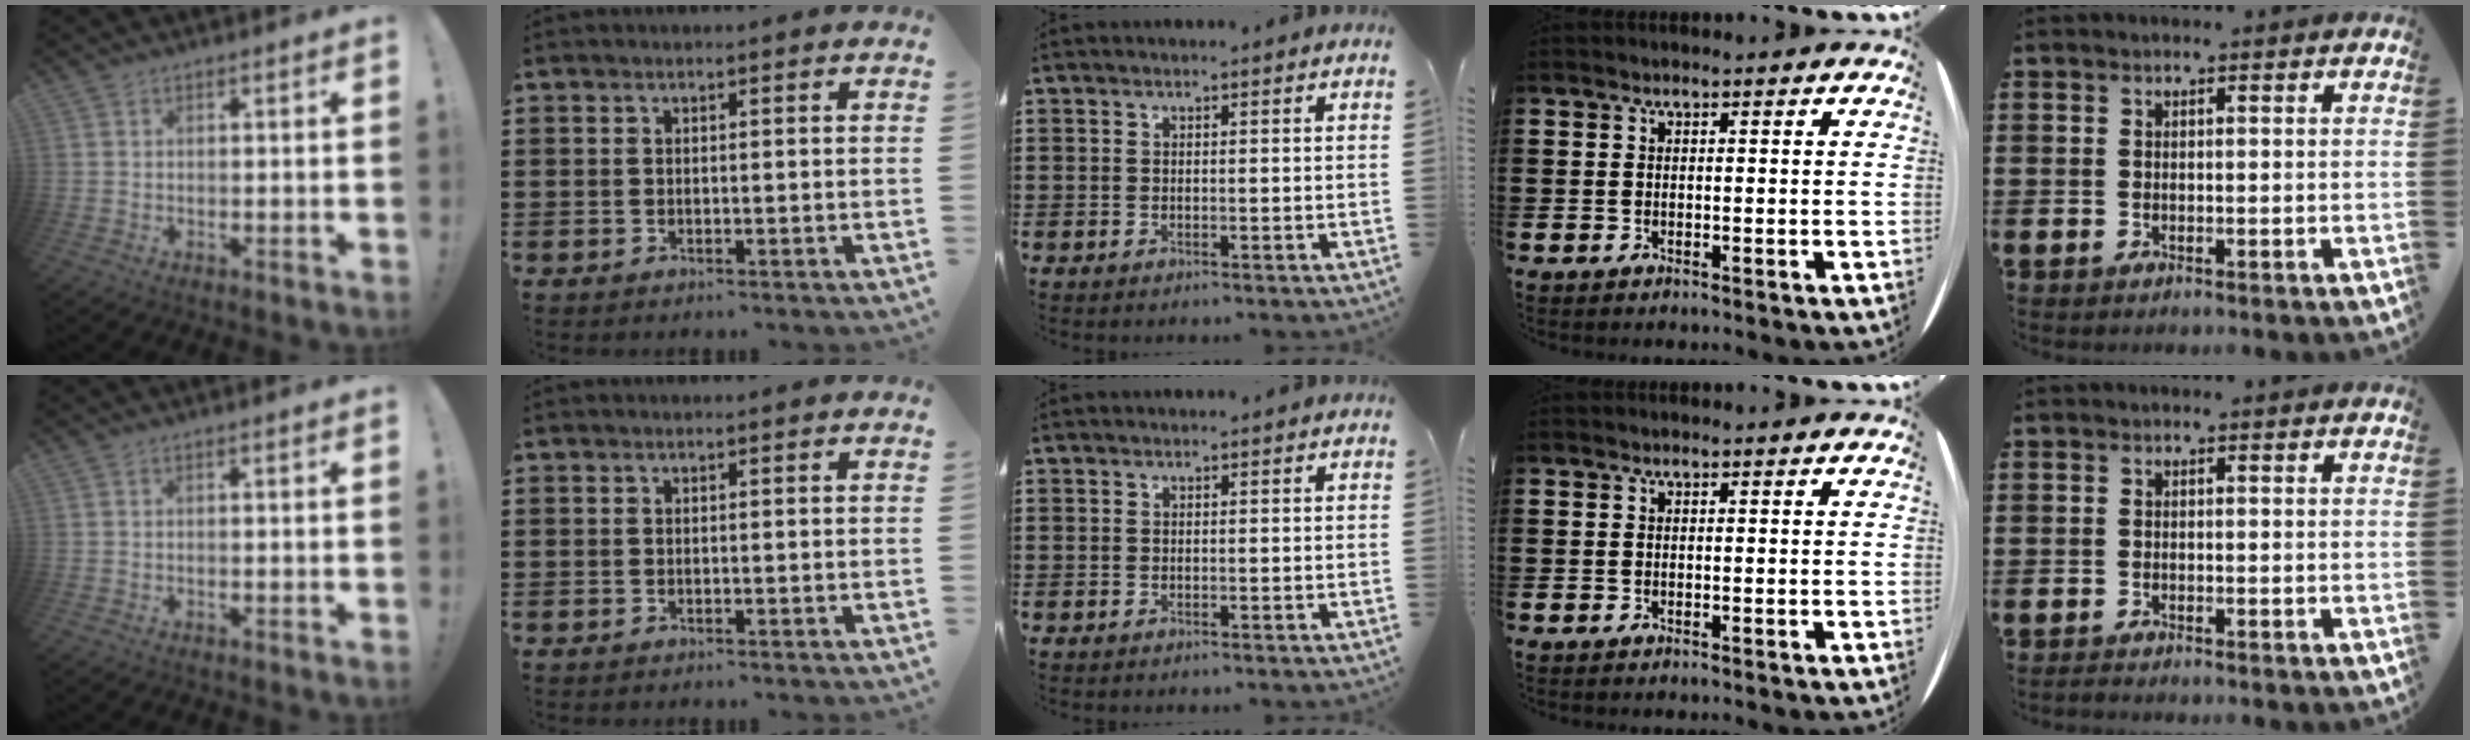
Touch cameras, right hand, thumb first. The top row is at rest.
{"little": {"total": 0.5, "force": [-0.5, 0.0, 0.1], "torque": [-0.003, -0.001, -0.011]}}